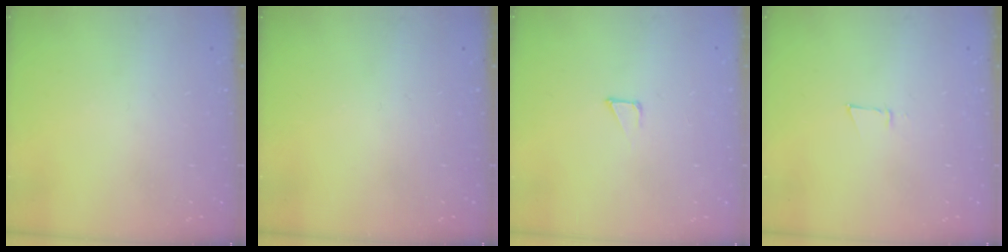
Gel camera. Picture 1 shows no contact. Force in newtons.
{"total": 0.0}
{"total": 1.7, "press": 1.7, "slide": 0.0}
{"total": 3.3, "press": 3.3, "slide": 0.6}